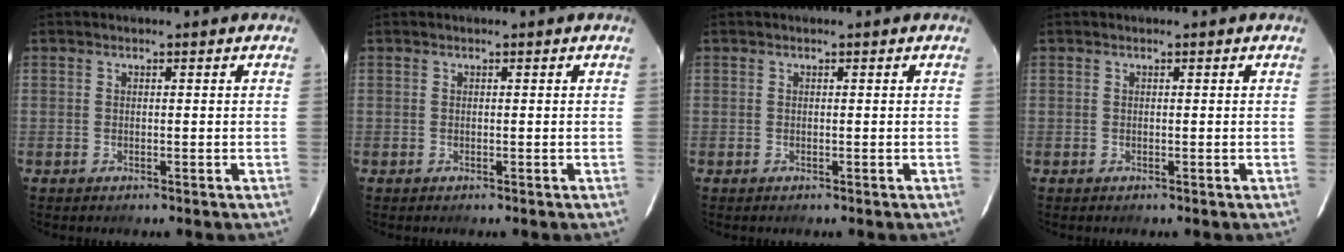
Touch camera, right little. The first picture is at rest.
{"total": 0.0}
{"total": 0.0}
{"total": 0.0}